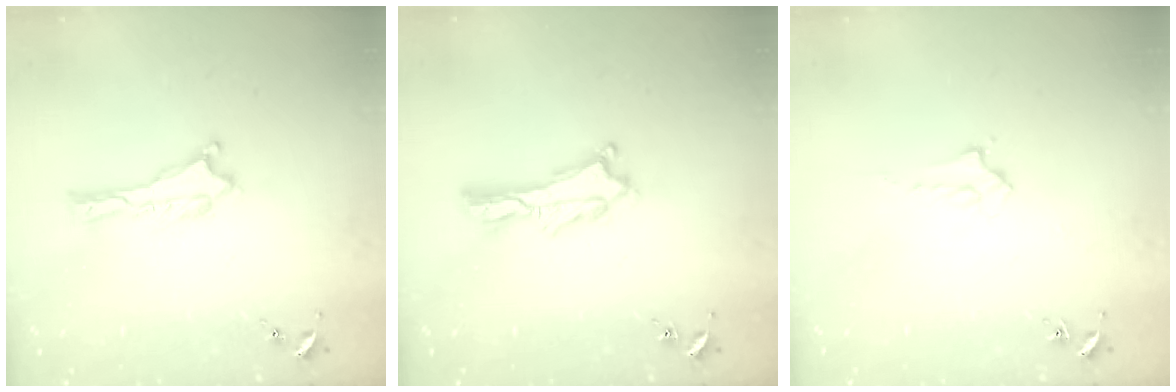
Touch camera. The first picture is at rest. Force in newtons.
{"total": 2.1, "press": 2.1, "slide": 0.3}
{"total": 2.0, "press": 2.0, "slide": 0.2}